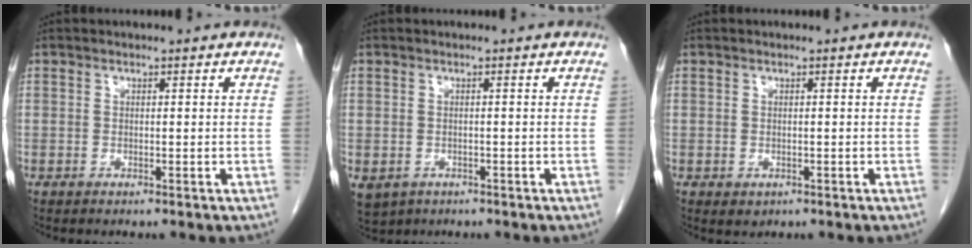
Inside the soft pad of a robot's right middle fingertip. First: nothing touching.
{"total": 9.3, "force": [-4.5, 7.2, 3.7], "torque": [-0.107, -0.013, -0.056]}
{"total": 1.1, "force": [-0.4, 0.9, 0.5], "torque": [-0.008, 0.001, 0.004]}